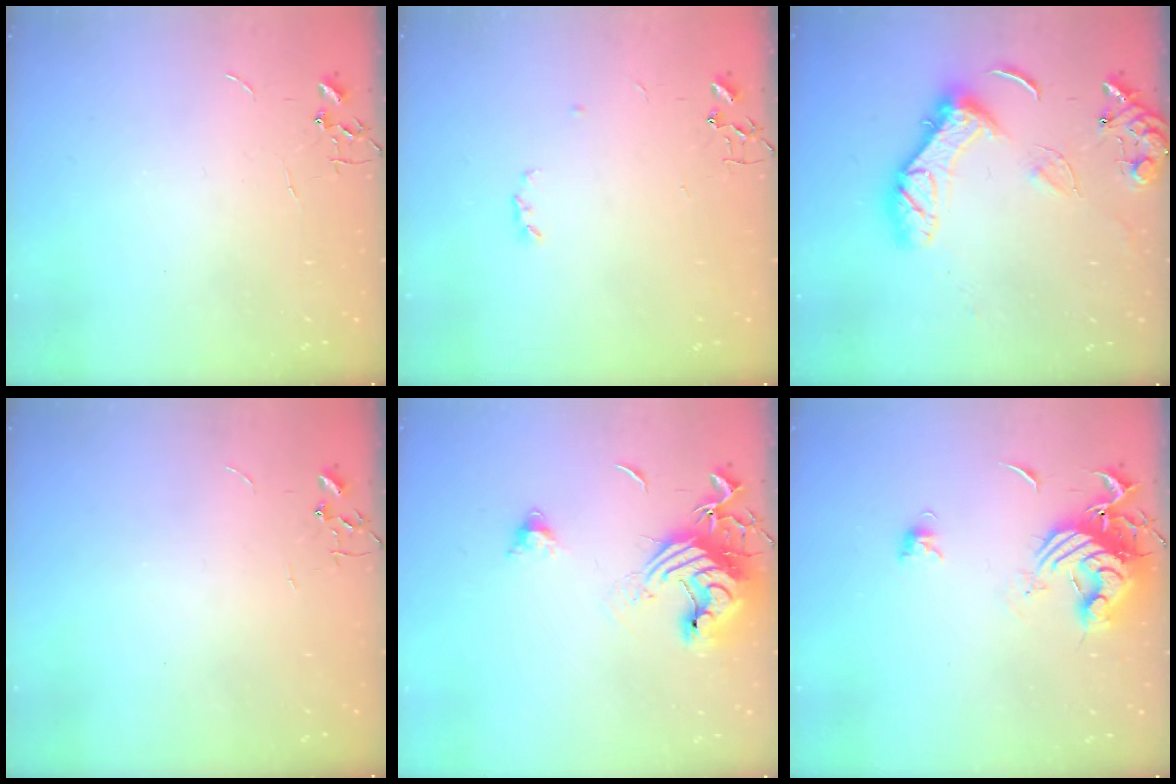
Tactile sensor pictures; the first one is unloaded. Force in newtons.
{"total": 3.2, "press": 3.2, "slide": 0.5}
{"total": 14.5, "press": 14.4, "slide": 1.5}
{"total": 0.0}
{"total": 15.0, "press": 14.8, "slide": 2.1}
{"total": 12.5, "press": 12.5, "slide": 1.4}